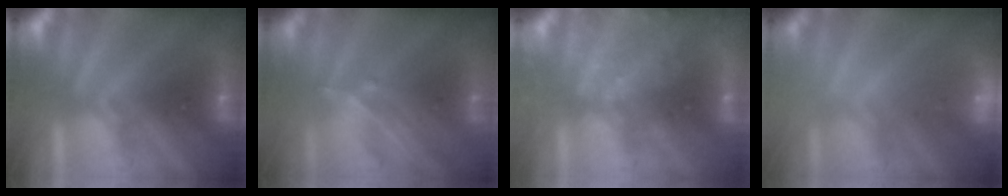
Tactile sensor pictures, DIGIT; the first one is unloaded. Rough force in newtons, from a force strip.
{"total": 2.9}
{"total": 2.4}
{"total": 2.3}